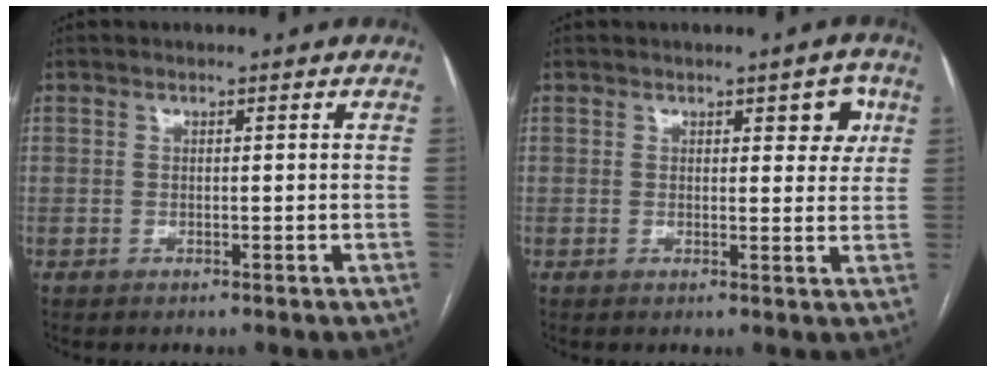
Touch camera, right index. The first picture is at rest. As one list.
[{"total": 4.1, "force": [1.7, 1.7, 3.2], "torque": [-0.029, 0.004, 0.017]}]